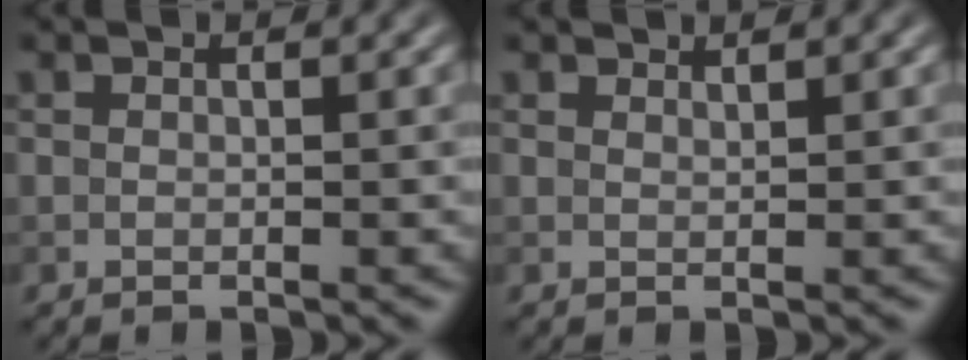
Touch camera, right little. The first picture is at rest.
{"total": 1.1, "force": [1.1, 0.0, 0.1], "torque": [-0.001, -0.002, 0.016]}